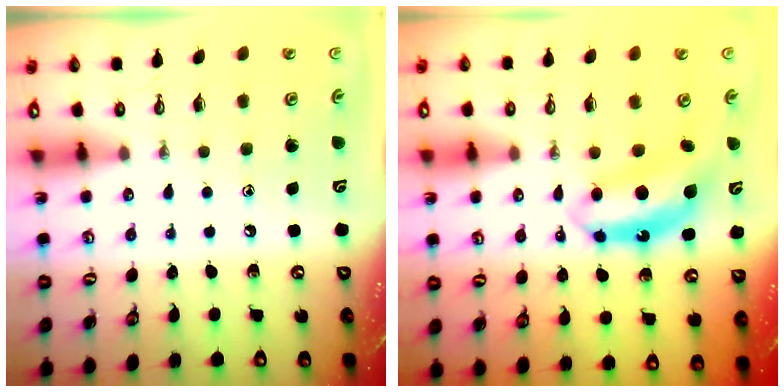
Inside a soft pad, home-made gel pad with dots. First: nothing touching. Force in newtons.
{"total": 7.0, "press": 7.0, "slide": 0.4}